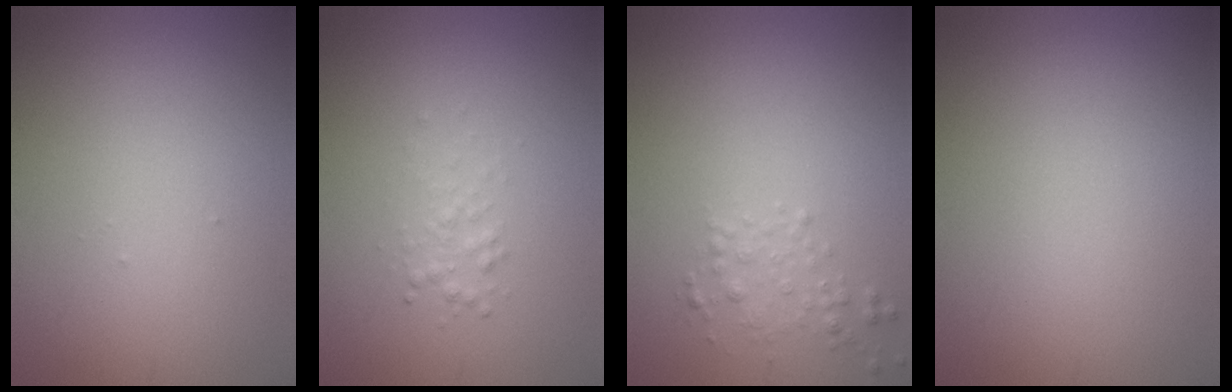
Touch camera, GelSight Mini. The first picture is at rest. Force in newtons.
{"total": 1.1, "press": 1.1, "slide": 0.1}
{"total": 1.4, "press": 1.4, "slide": 0.0}
{"total": 0.0}